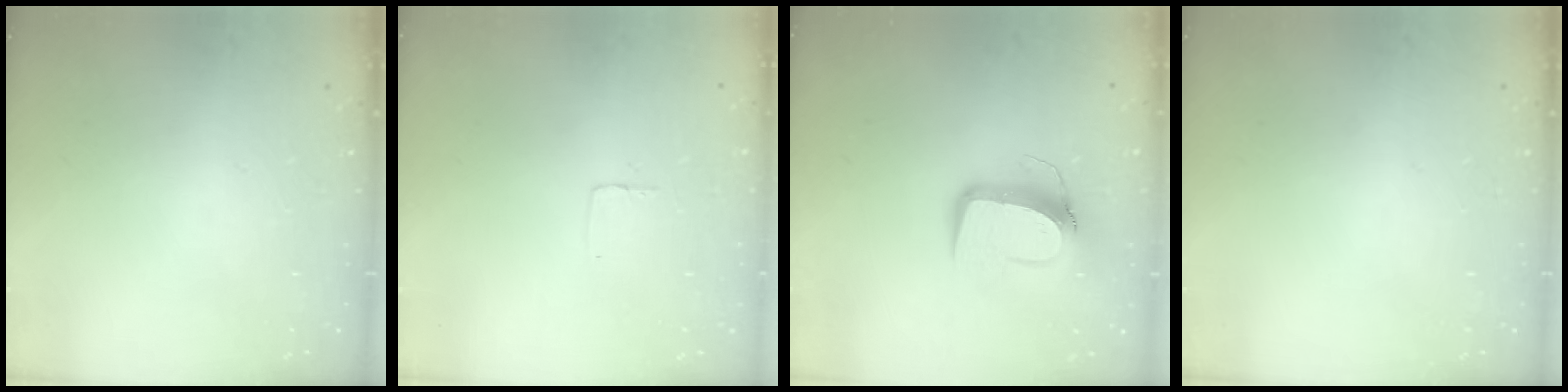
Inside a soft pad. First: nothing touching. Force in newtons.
{"total": 2.5, "press": 2.5, "slide": 0.1}
{"total": 11.4, "press": 11.3, "slide": 1.5}
{"total": 0.0}